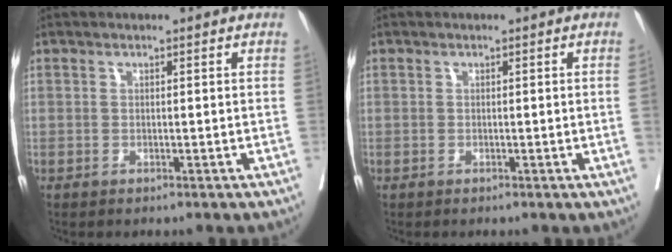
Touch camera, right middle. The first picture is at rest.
{"total": 1.3, "force": [-0.2, -0.4, 1.2], "torque": [-0.016, 0.003, -0.002]}